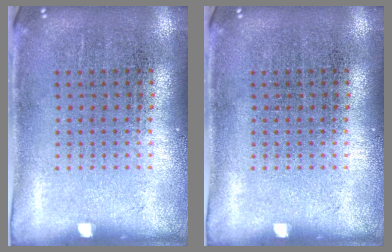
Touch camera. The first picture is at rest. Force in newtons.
{"total": 0.0}